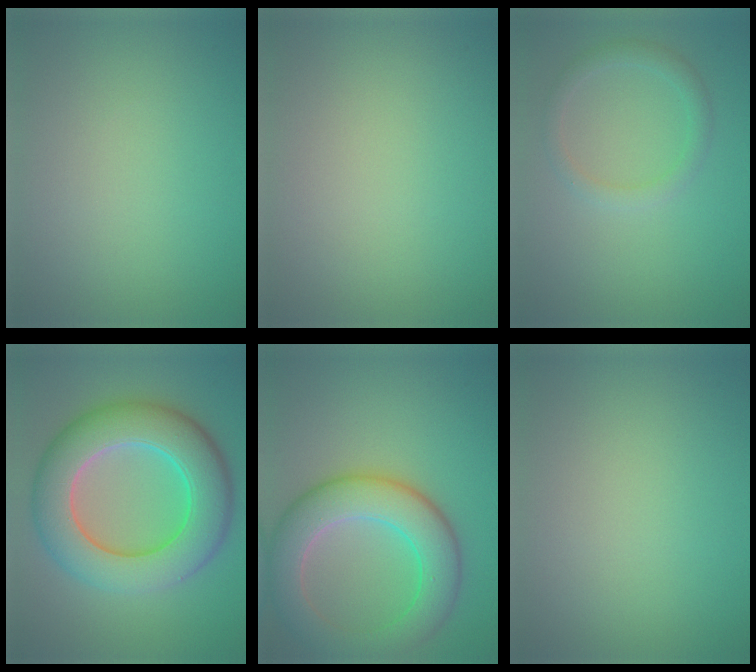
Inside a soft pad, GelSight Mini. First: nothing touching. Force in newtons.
{"total": 0.0}
{"total": 1.8, "press": 1.8, "slide": 0.1}
{"total": 10.5, "press": 10.5, "slide": 0.3}
{"total": 8.0, "press": 8.0, "slide": 0.4}
{"total": 0.0}